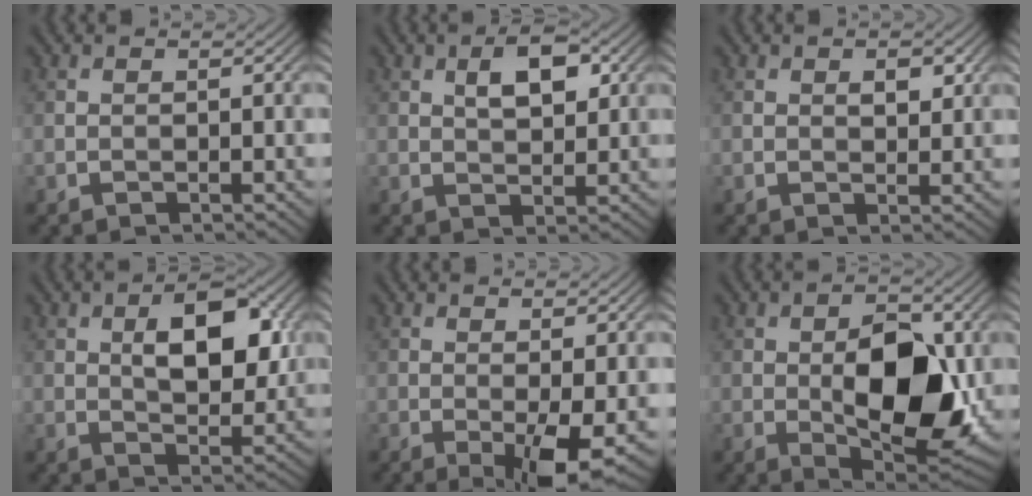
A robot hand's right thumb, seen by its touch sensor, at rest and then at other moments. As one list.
[{"total": 4.8, "force": [1.7, 2.3, 3.8], "torque": [-0.067, 0.003, 0.027]}, {"total": 2.1, "force": [0.8, 1.2, 1.6], "torque": [-0.020, -0.004, 0.014]}, {"total": 8.3, "force": [1.8, 4.3, 6.9], "torque": [-0.104, 0.006, 0.029]}, {"total": 5.7, "force": [-1.5, 1.4, 5.3], "torque": [-0.091, -0.004, -0.022]}, {"total": 12.1, "force": [-0.6, 6.4, 10.3], "torque": [-0.149, -0.007, -0.006]}]